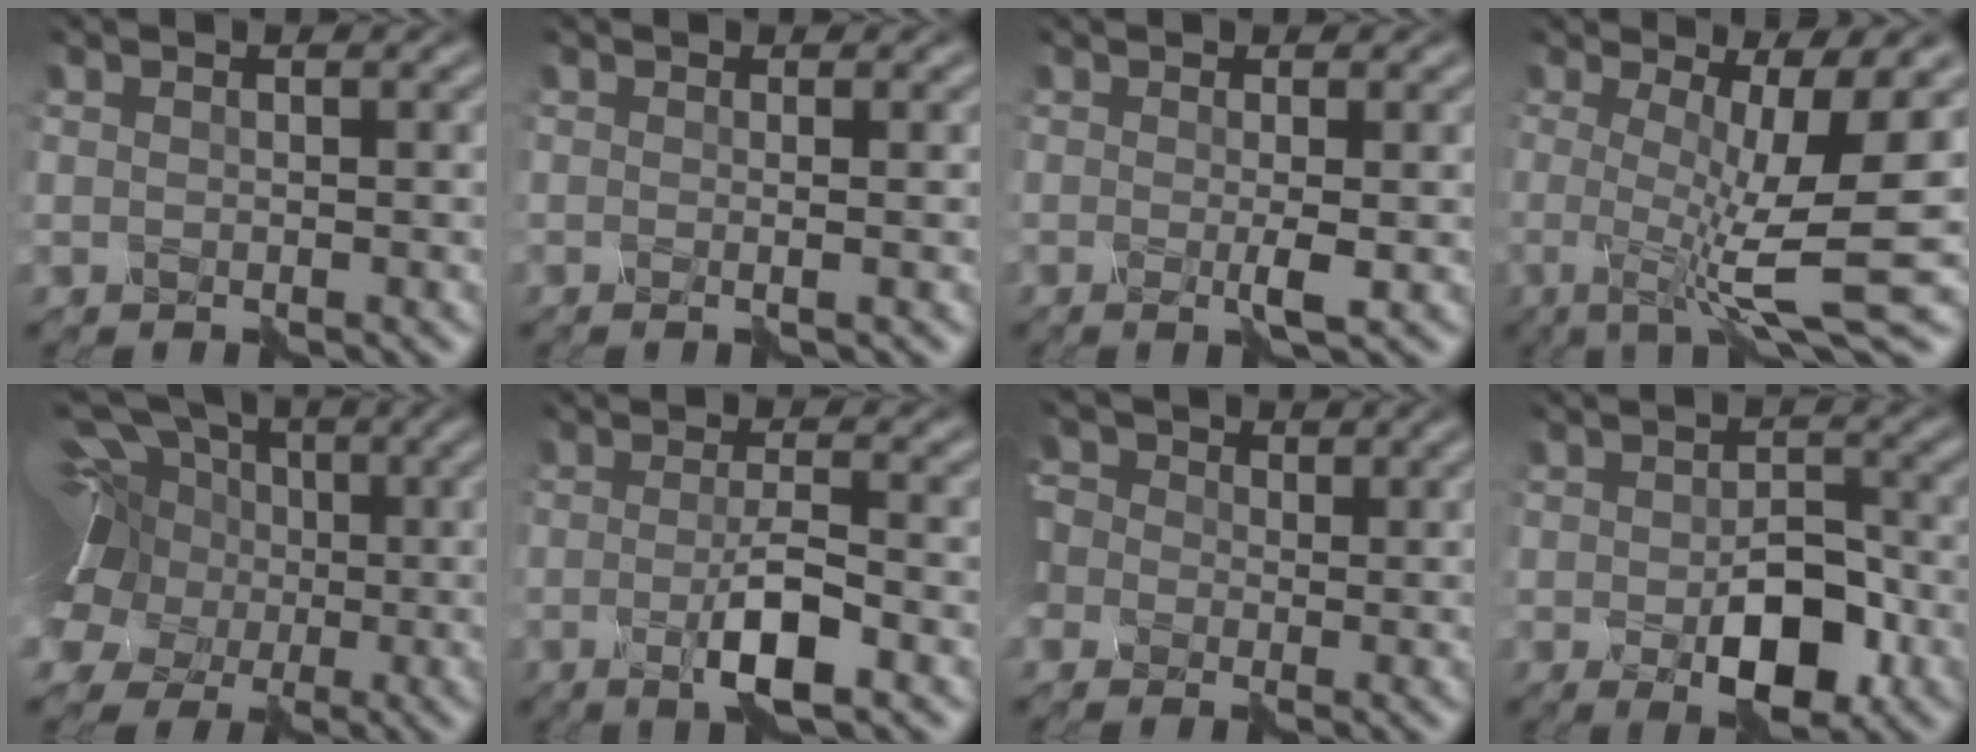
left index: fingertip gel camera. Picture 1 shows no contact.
{"total": 0.9, "force": [0.1, 0.3, 0.8], "torque": [-0.007, 0.004, -0.015]}
{"total": 1.5, "force": [-0.4, 0.0, 1.5], "torque": [-0.023, -0.001, -0.008]}
{"total": 7.9, "force": [-0.9, 1.3, 7.8], "torque": [-0.105, -0.002, -0.024]}
{"total": 12.2, "force": [1.6, 9.8, 7.1], "torque": [-0.168, 0.031, -0.016]}
{"total": 4.0, "force": [-1.6, 0.7, 3.7], "torque": [-0.060, -0.002, -0.032]}
{"total": 7.1, "force": [1.3, 6.1, 3.4], "torque": [-0.082, 0.034, -0.010]}
{"total": 5.4, "force": [-1.9, 3.0, 4.1], "torque": [-0.066, -0.008, -0.029]}